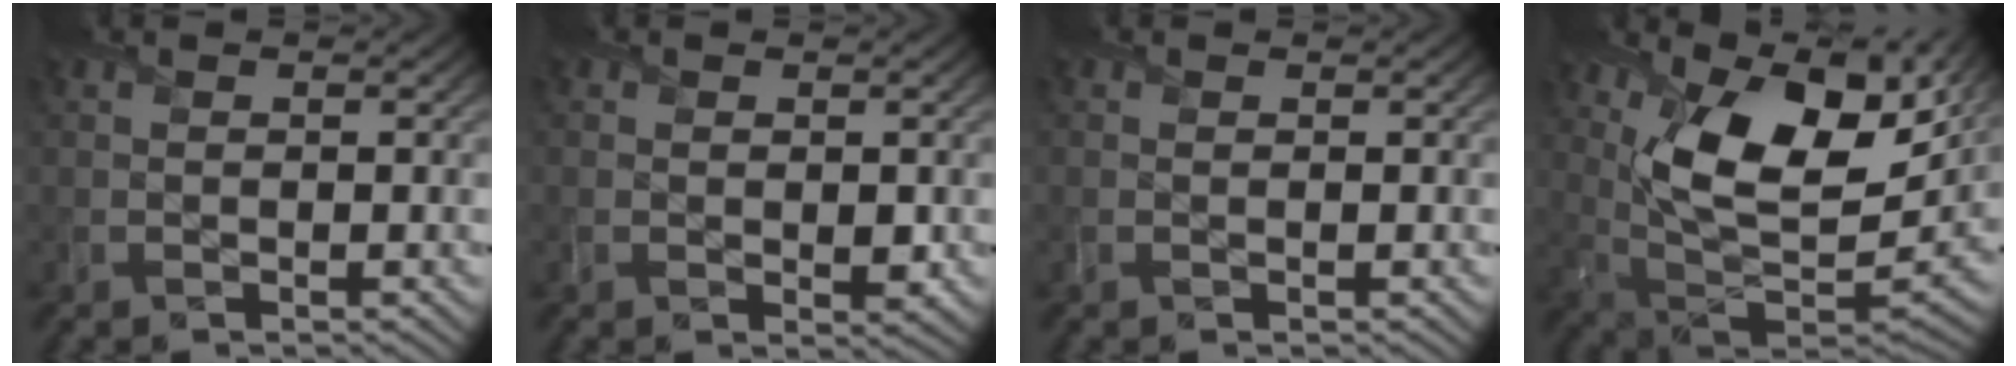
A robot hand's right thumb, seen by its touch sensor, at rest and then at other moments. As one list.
[{"total": 1.5, "force": [-0.2, 1.0, 1.1], "torque": [-0.018, -0.010, -0.001]}, {"total": 0.0}, {"total": 16.0, "force": [7.6, 7.8, 11.8], "torque": [-0.238, 0.004, 0.140]}]